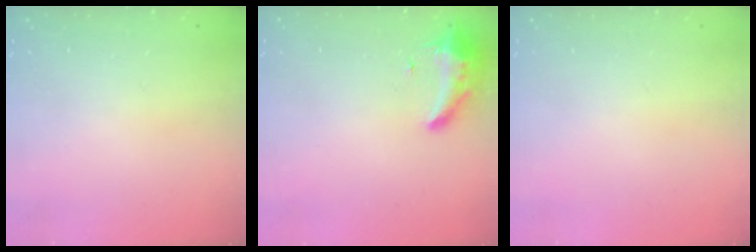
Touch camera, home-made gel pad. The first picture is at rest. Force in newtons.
{"total": 8.5, "press": 8.4, "slide": 1.4}
{"total": 0.0}